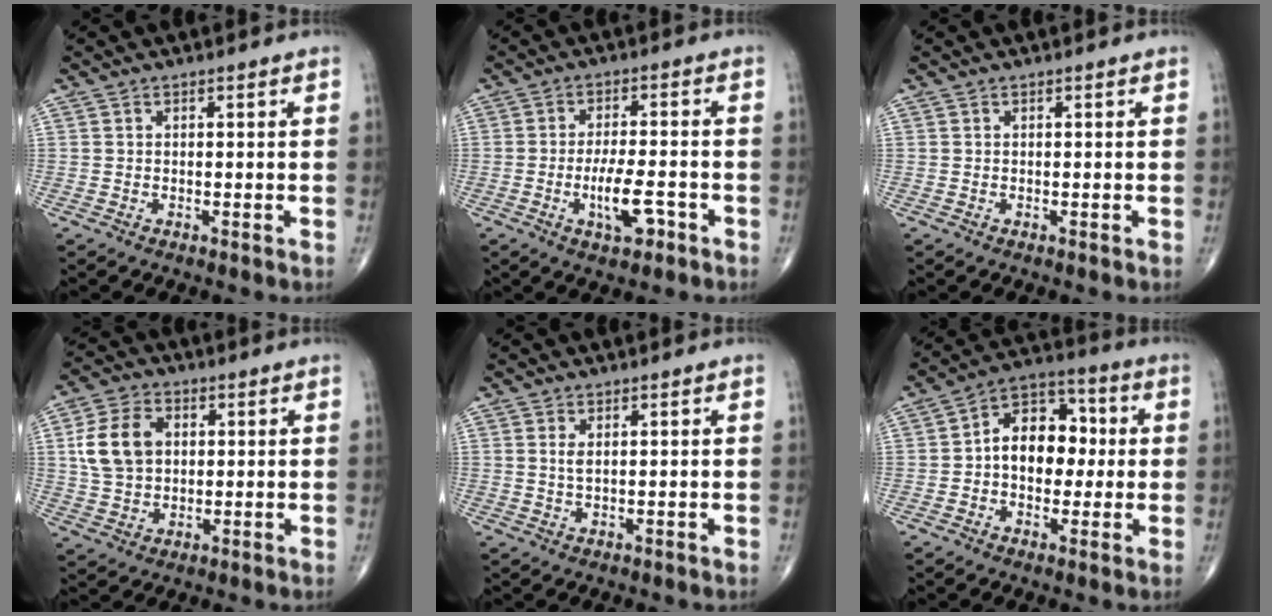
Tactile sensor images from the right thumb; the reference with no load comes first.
{"total": 7.0, "force": [-2.8, 2.5, 5.9], "torque": [-0.102, 0.011, -0.044]}
{"total": 0.0}
{"total": 10.6, "force": [1.9, 7.7, 7.0], "torque": [-0.123, 0.007, 0.037]}
{"total": 1.7, "force": [0.6, 0.7, 1.4], "torque": [-0.031, -0.002, 0.017]}
{"total": 12.4, "force": [0.3, 8.6, 8.8], "torque": [-0.100, 0.033, -0.005]}